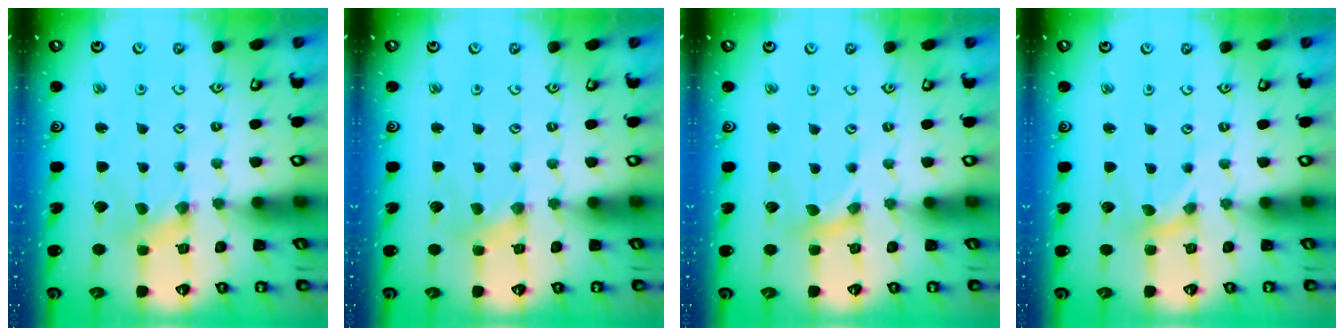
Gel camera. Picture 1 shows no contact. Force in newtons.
{"total": 0.7, "press": 0.7, "slide": 0.2}
{"total": 0.0}
{"total": 0.0}